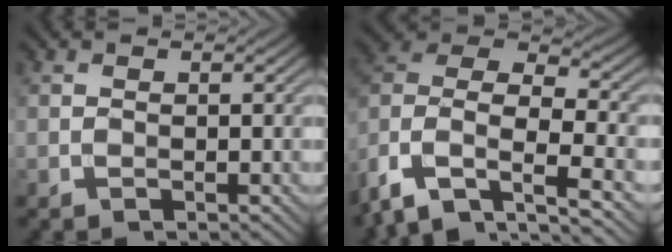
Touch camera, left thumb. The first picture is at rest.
{"total": 12.8, "force": [-5.9, 7.9, 8.2], "torque": [-0.215, -0.020, -0.100]}